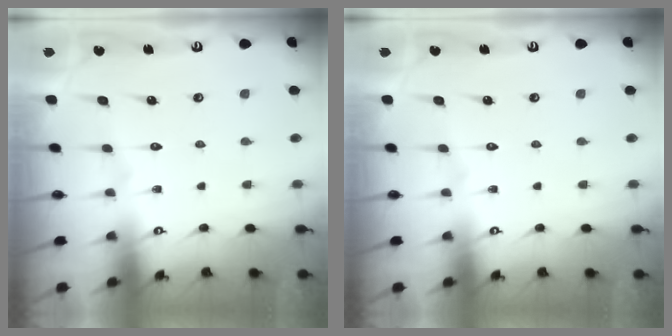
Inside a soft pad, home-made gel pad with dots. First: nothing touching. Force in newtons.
{"total": 0.0}